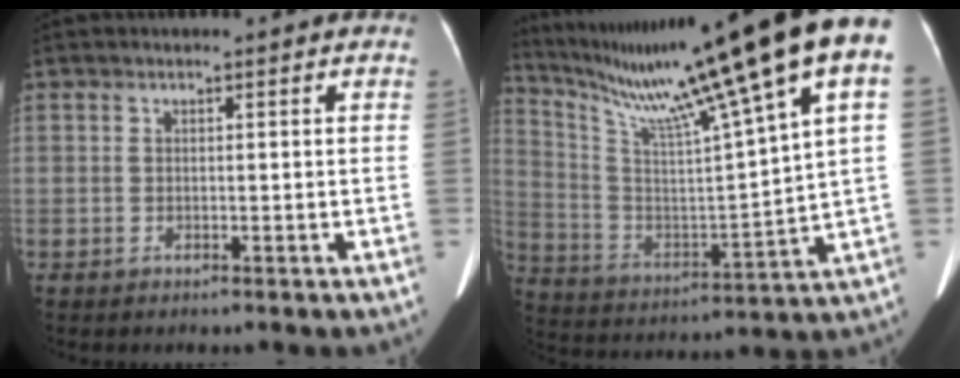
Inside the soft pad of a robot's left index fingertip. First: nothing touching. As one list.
[{"total": 26.3, "force": [18.1, -0.8, 19.1], "torque": [-0.324, -0.009, 0.286]}]